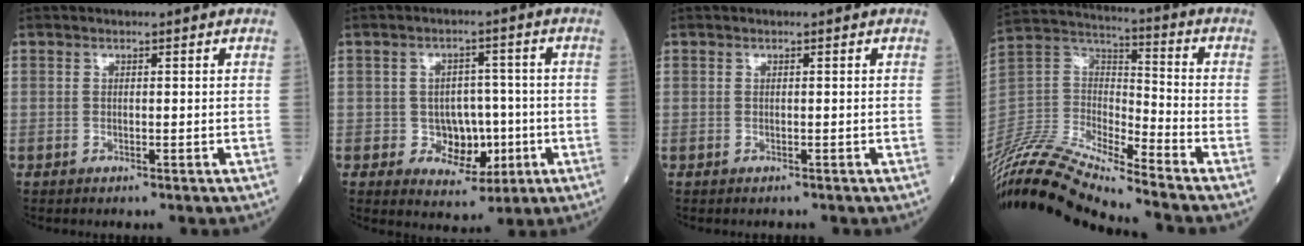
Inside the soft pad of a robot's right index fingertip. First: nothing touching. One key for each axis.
{"total": 6.4, "fx": -1.3, "fy": 4.9, "fz": 3.9, "tx": -0.045, "ty": 0.011, "tz": -0.010}
{"total": 0.0}
{"total": 17.6, "fx": -16.3, "fy": 0.1, "fz": 6.5, "tx": -0.129, "ty": 0.026, "tz": -0.311}